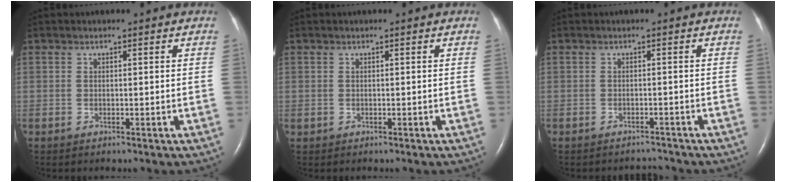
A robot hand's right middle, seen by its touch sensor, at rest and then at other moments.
{"total": 0.0}
{"total": 1.6, "force": [-1.5, 0.1, -0.5], "torque": [0.004, -0.006, -0.019]}